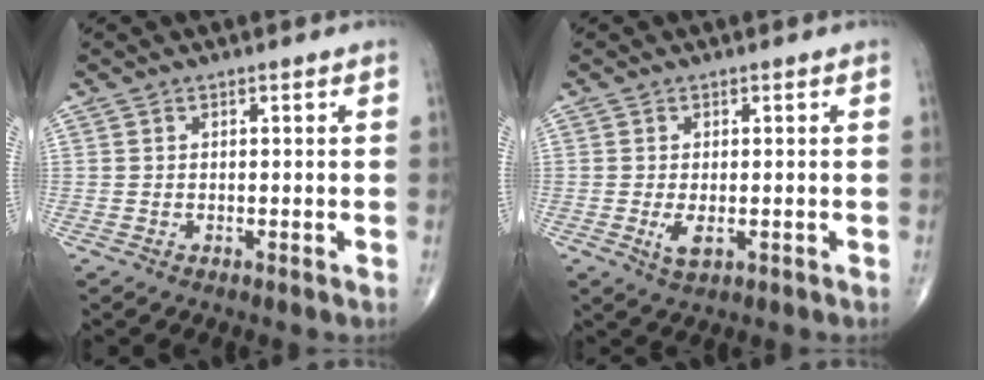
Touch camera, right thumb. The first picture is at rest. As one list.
[{"total": 2.8, "force": [-0.6, 1.2, 2.4], "torque": [-0.047, -0.007, -0.009]}]